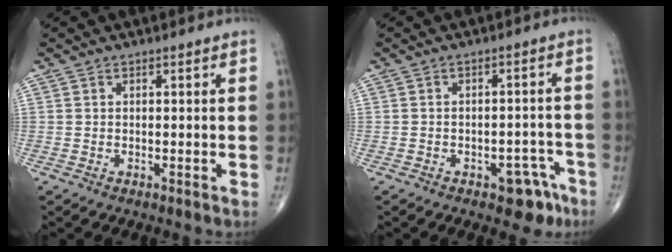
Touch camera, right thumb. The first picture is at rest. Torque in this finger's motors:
{"motor_torque": [2.37, 1.99, 0.26, -0.83, -0.07]}